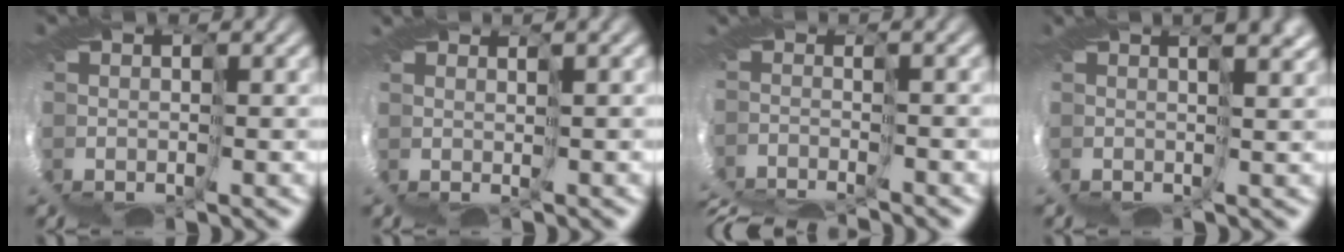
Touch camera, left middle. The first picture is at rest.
{"total": 2.3, "force": [1.2, -1.7, -1.1], "torque": [0.025, -0.004, 0.025]}
{"total": 7.6, "force": [-7.3, -1.7, -1.4], "torque": [0.005, -0.023, -0.074]}
{"total": 2.0, "force": [1.1, -1.6, 0.3], "torque": [-0.011, -0.003, 0.027]}